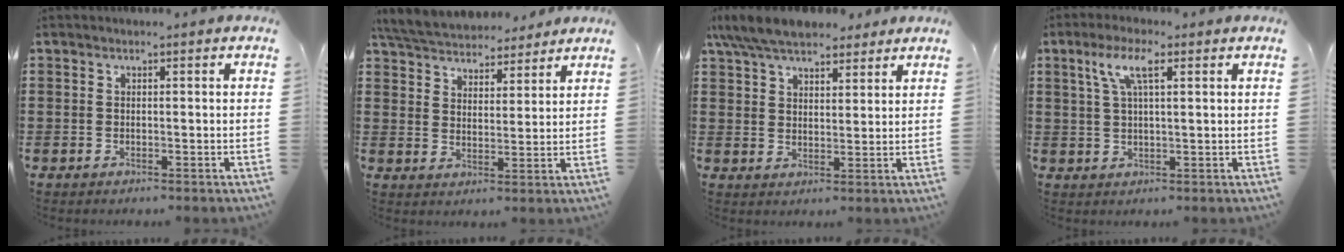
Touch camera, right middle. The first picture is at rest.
{"total": 6.3, "force": [6.2, 1.3, 0.5], "torque": [-0.041, -0.030, 0.113]}
{"total": 7.5, "force": [6.7, 2.0, 2.8], "torque": [-0.077, -0.007, 0.126]}
{"total": 5.8, "force": [2.7, 1.4, 5.0], "torque": [-0.106, 0.011, 0.043]}